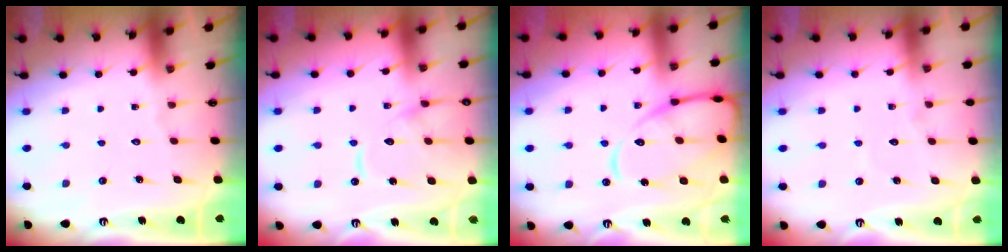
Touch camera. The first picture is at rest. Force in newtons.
{"total": 12.6, "press": 12.5, "slide": 1.3}
{"total": 13.5, "press": 13.5, "slide": 0.8}
{"total": 2.6, "press": 2.6, "slide": 0.3}